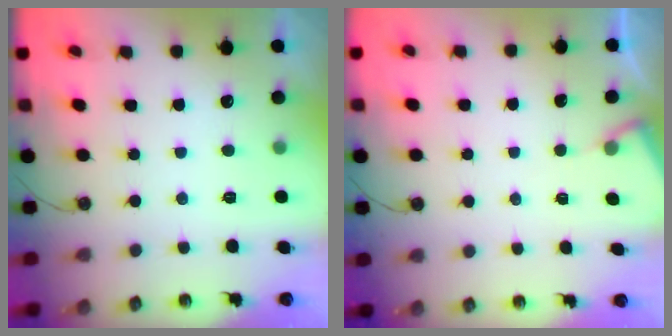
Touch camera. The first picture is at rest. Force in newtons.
{"total": 3.8, "press": 3.7, "slide": 0.6}